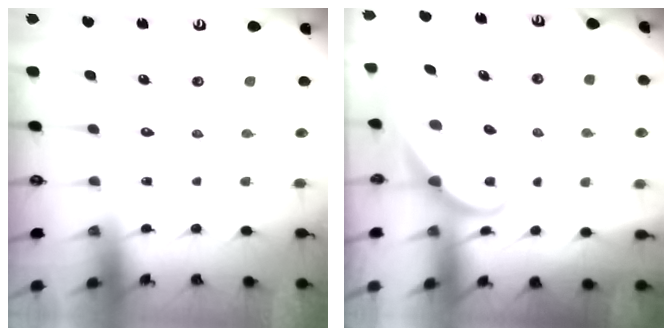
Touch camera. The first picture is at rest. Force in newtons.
{"total": 1.8, "press": 1.8, "slide": 0.1}